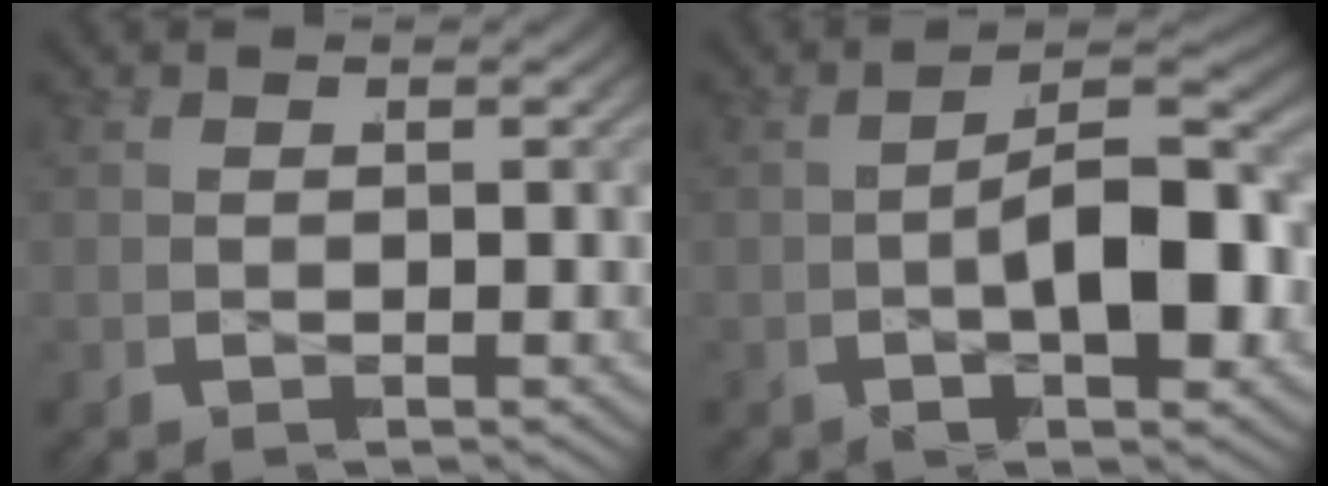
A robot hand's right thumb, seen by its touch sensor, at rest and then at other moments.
{"total": 8.3, "force": [-1.5, 3.5, 7.3], "torque": [-0.120, 0.002, -0.028]}